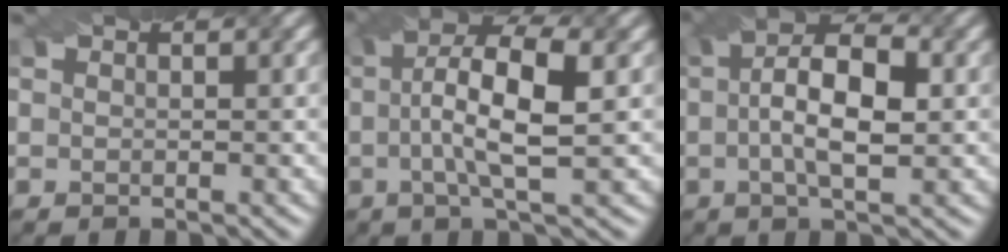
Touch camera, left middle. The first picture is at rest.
{"total": 6.4, "force": [0.2, 1.7, 6.2], "torque": [-0.095, 0.018, 0.015]}
{"total": 6.1, "force": [-0.3, 2.5, 5.5], "torque": [-0.085, 0.016, 0.003]}